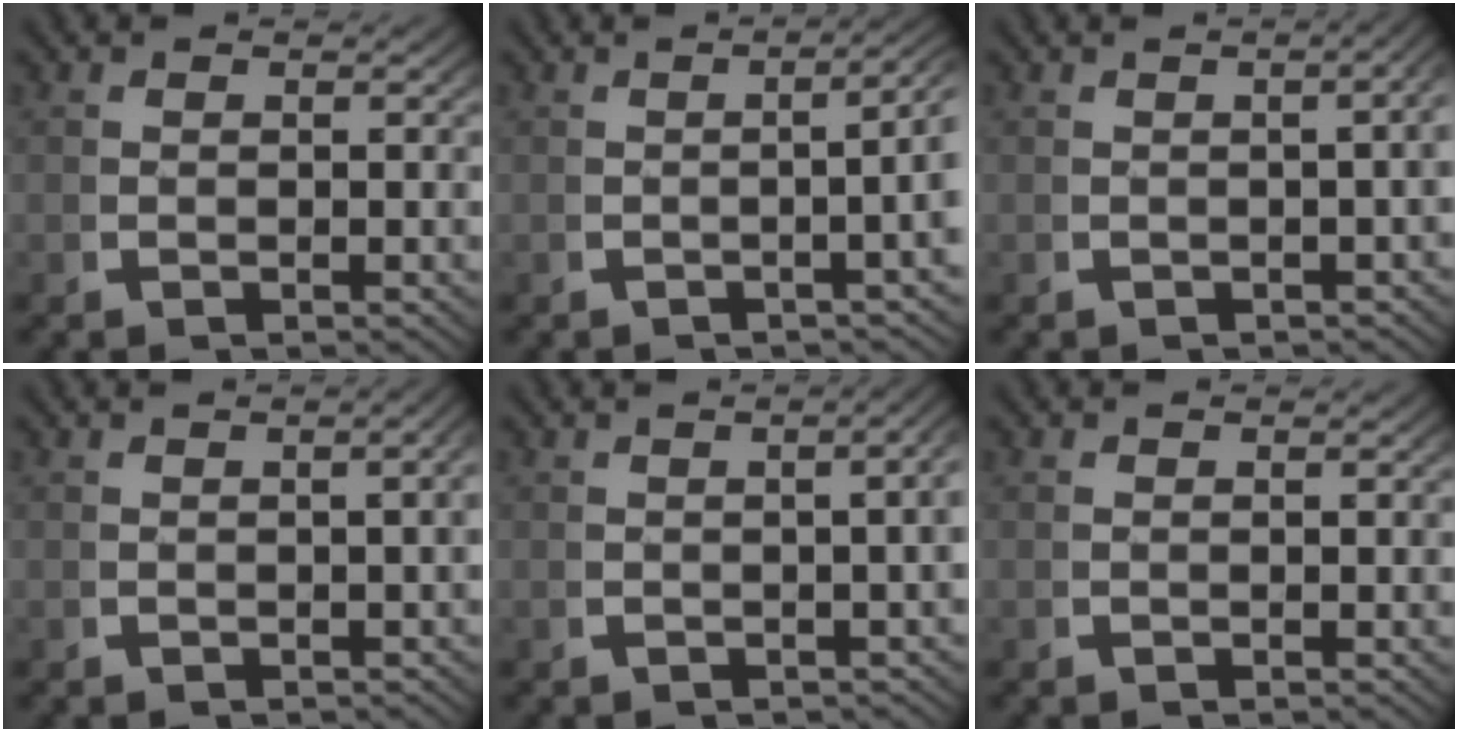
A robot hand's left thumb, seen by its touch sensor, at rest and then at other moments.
{"total": 4.8, "force": [0.7, 1.7, 4.5], "torque": [-0.054, 0.018, -0.005]}
{"total": 4.8, "force": [0.3, 2.2, 4.3], "torque": [-0.040, 0.025, -0.005]}
{"total": 2.3, "force": [-0.3, 0.8, 2.2], "torque": [-0.026, 0.011, -0.005]}
{"total": 5.1, "force": [0.6, 2.3, 4.4], "torque": [-0.039, 0.028, -0.004]}
{"total": 0.0}